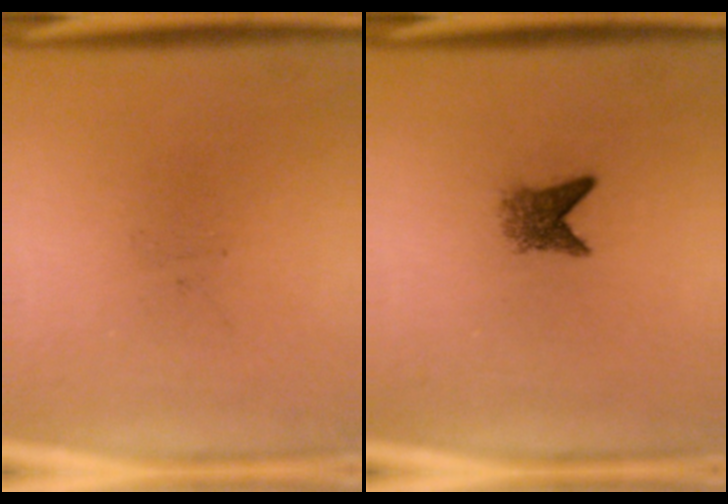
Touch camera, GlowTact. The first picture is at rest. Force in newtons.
{"total": 2.6}